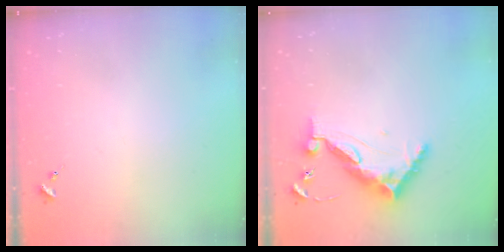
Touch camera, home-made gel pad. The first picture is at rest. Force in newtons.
{"total": 10.3, "press": 10.2, "slide": 1.0}